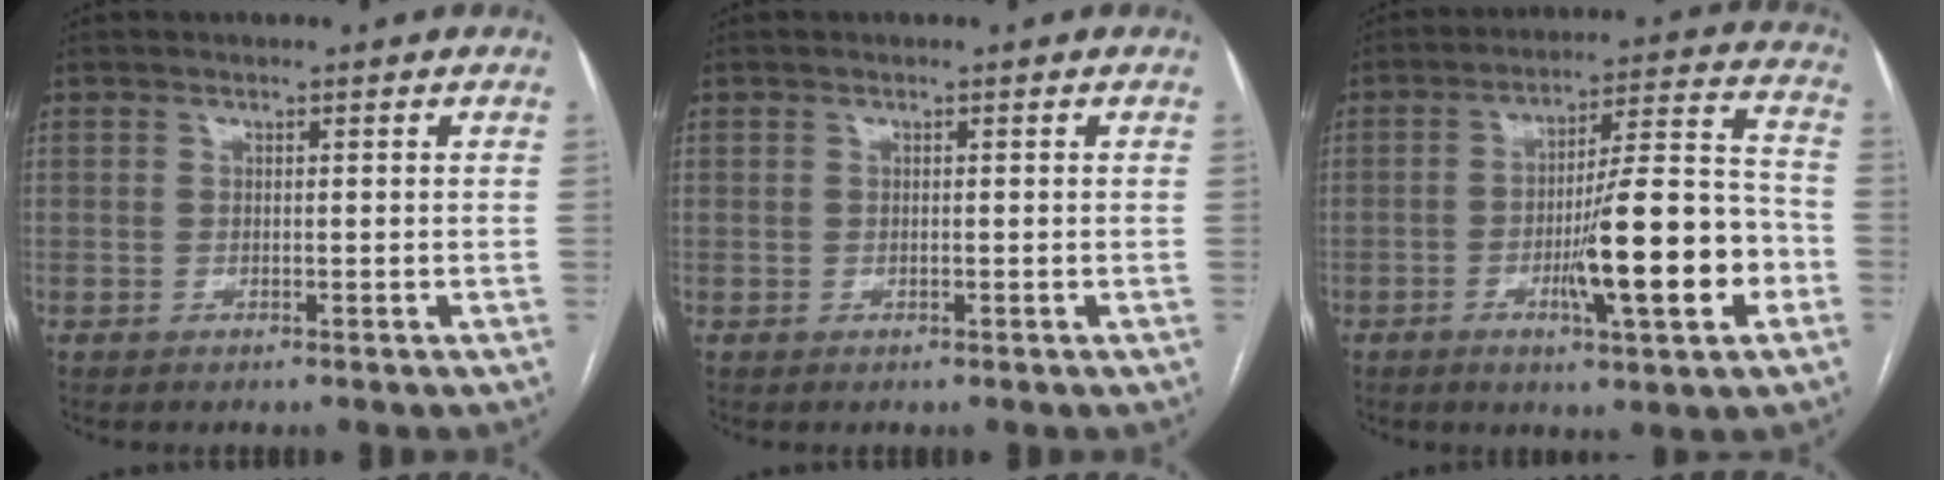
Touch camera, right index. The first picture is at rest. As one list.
[{"total": 0.0}, {"total": 15.6, "force": [-4.8, 1.6, 14.7], "torque": [-0.230, 0.004, -0.071]}]